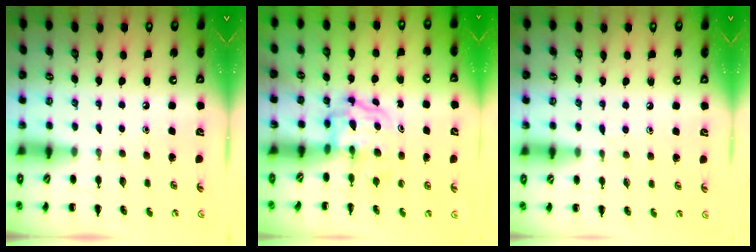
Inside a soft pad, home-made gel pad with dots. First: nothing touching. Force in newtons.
{"total": 3.6, "press": 3.6, "slide": 0.4}
{"total": 3.0, "press": 2.6, "slide": 1.5}